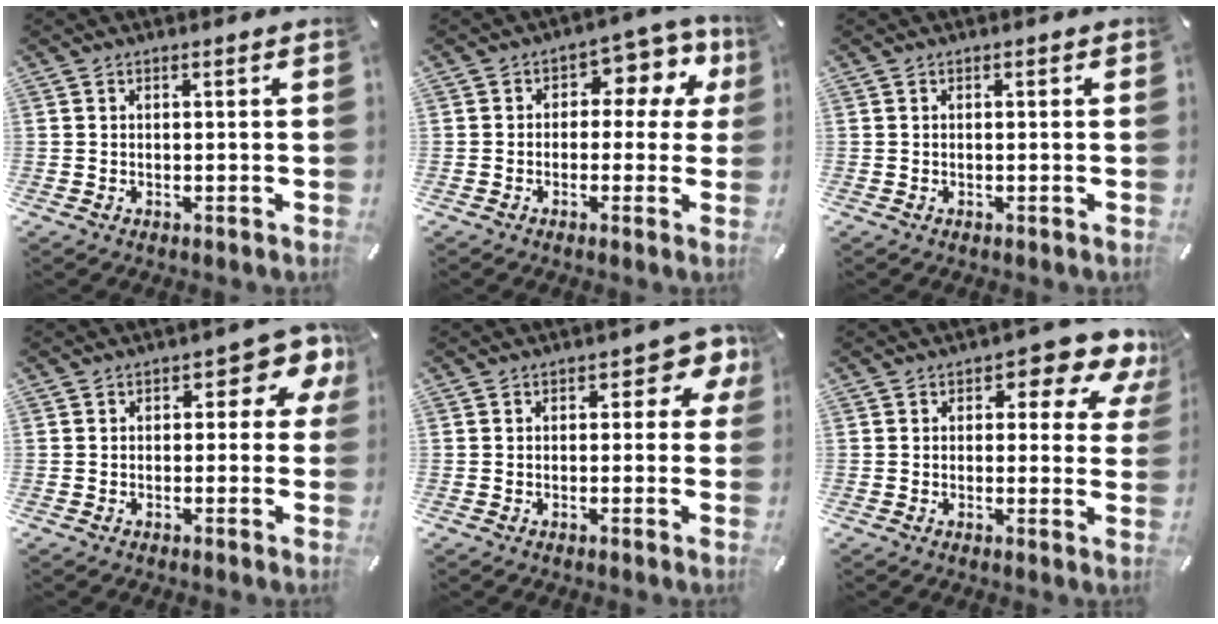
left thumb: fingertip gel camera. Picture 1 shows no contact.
{"total": 8.7, "force": [2.4, 5.8, 6.1], "torque": [-0.075, -0.013, 0.037]}
{"total": 0.0}
{"total": 7.0, "force": [2.4, 3.7, 5.5], "torque": [-0.070, -0.012, 0.034]}
{"total": 5.3, "force": [1.2, 3.1, 4.1], "torque": [-0.052, -0.001, 0.013]}
{"total": 8.8, "force": [4.9, 4.2, 6.0], "torque": [-0.066, -0.030, 0.074]}